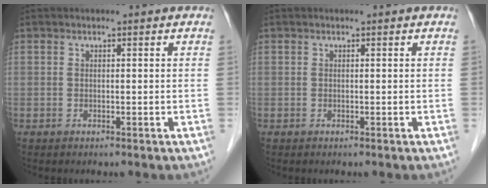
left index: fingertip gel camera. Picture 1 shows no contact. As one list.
[{"total": 0.0}]